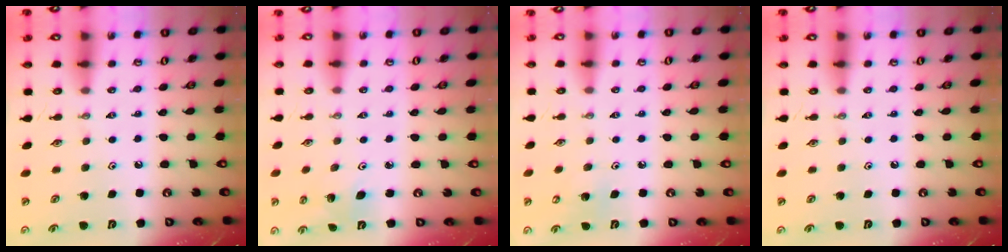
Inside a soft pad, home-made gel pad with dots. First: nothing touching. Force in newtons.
{"total": 3.1, "press": 2.1, "slide": 2.3}
{"total": 5.3, "press": 5.3, "slide": 0.4}
{"total": 0.0}